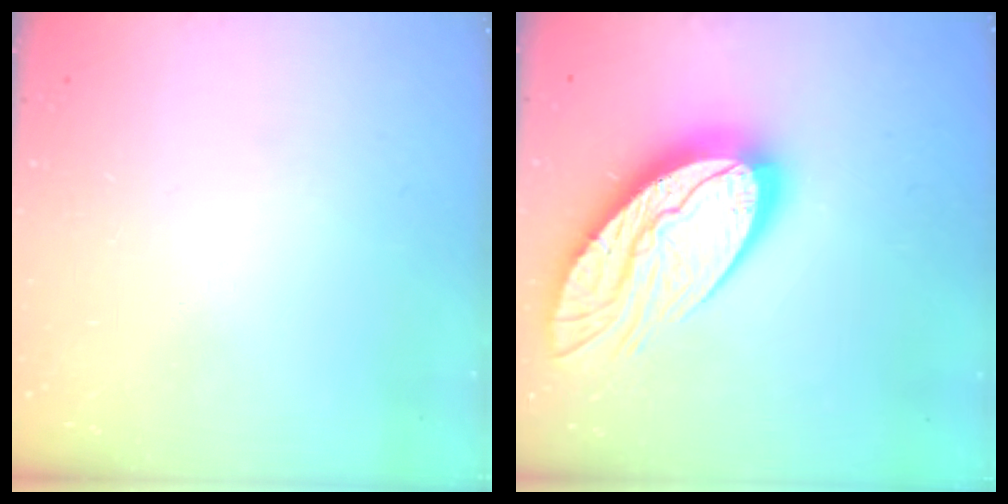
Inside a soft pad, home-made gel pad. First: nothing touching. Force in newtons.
{"total": 20.2, "press": 20.1, "slide": 1.8}